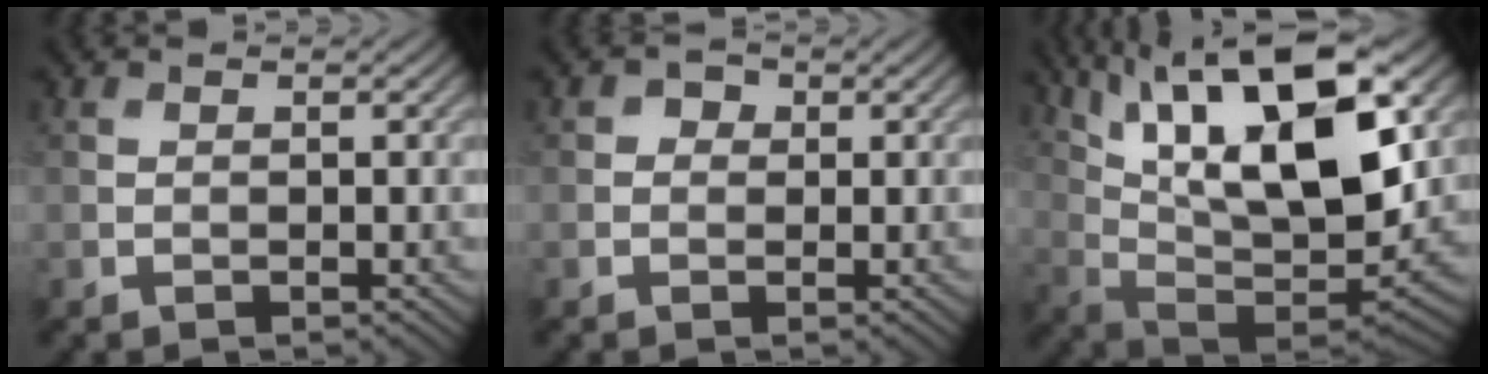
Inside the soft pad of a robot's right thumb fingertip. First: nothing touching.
{"total": 1.4, "force": [0.1, 1.3, 0.5], "torque": [-0.003, -0.001, -0.005]}
{"total": 20.1, "force": [8.8, 8.4, 16.0], "torque": [-0.296, 0.035, 0.138]}